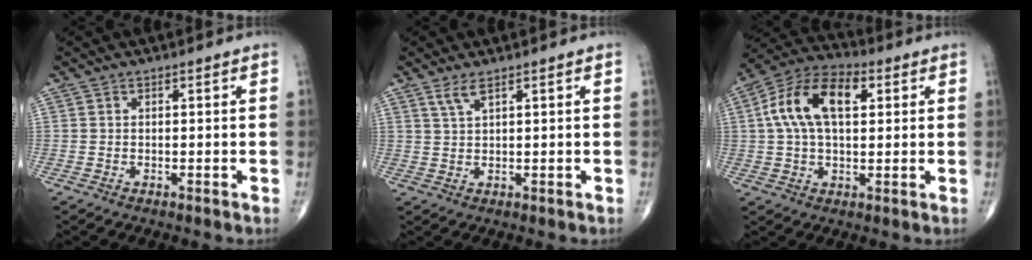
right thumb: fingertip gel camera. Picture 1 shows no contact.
{"total": 2.5, "force": [1.7, 0.6, 1.8], "torque": [-0.042, -0.004, 0.040]}
{"total": 14.1, "force": [3.3, 7.8, 11.3], "torque": [-0.211, 0.027, 0.053]}